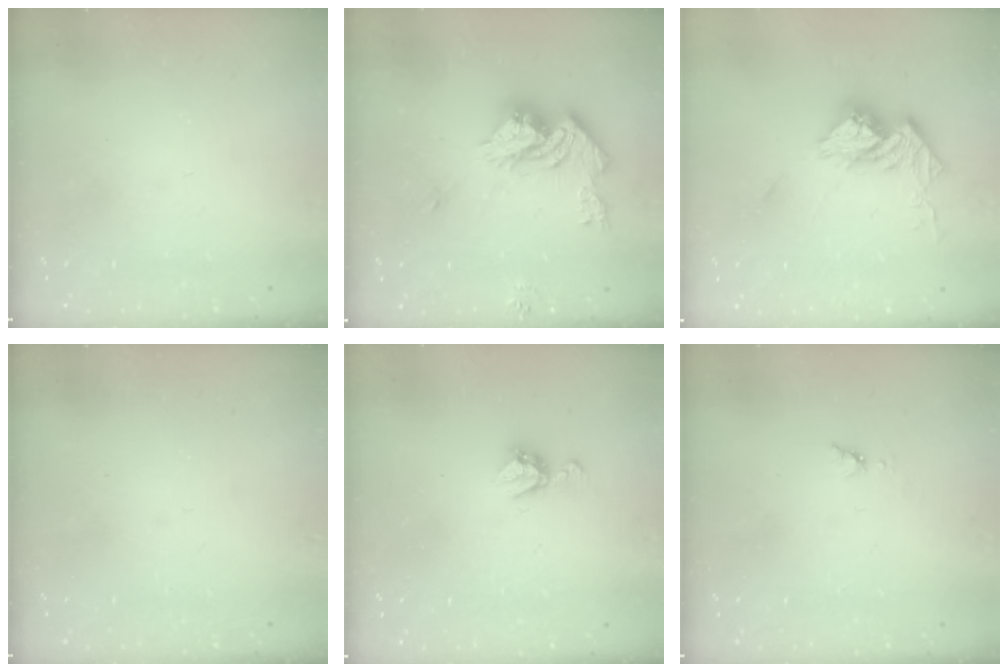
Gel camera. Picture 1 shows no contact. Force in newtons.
{"total": 14.7, "press": 14.7, "slide": 1.6}
{"total": 14.1, "press": 14.1, "slide": 1.4}
{"total": 0.0}
{"total": 6.0, "press": 6.0, "slide": 0.4}
{"total": 5.7, "press": 5.7, "slide": 0.6}